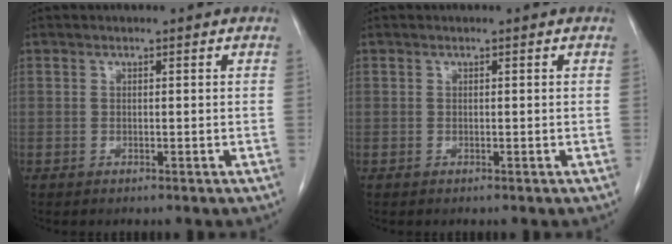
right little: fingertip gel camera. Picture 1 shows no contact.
{"total": 0.0}